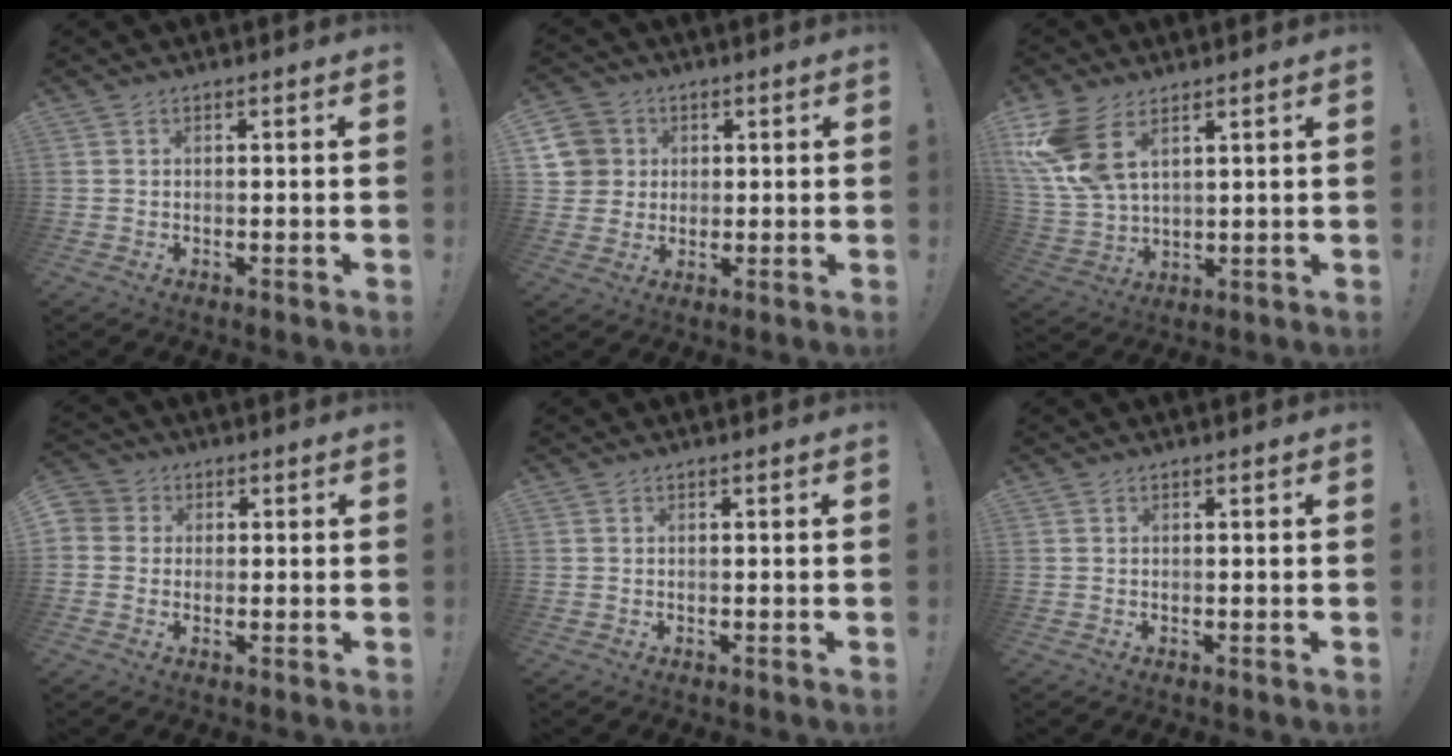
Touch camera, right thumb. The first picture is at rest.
{"total": 8.2, "force": [2.2, 7.7, 1.8], "torque": [-0.028, -0.004, 0.047]}
{"total": 12.3, "force": [6.5, 6.7, 8.0], "torque": [-0.170, -0.025, 0.127]}
{"total": 3.8, "force": [0.1, 3.6, 1.1], "torque": [-0.025, 0.005, 0.001]}
{"total": 0.0}
{"total": 0.0}